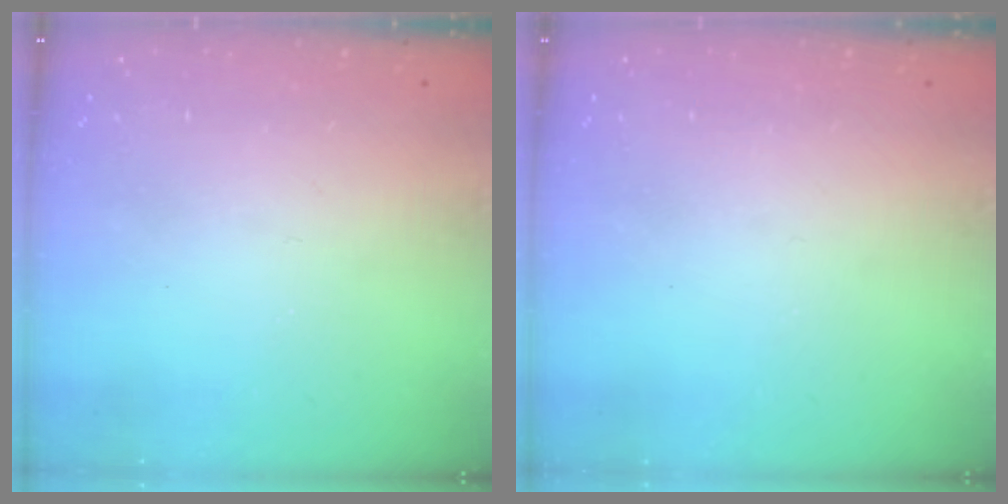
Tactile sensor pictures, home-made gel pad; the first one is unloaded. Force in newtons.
{"total": 0.0}